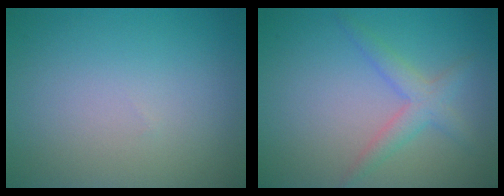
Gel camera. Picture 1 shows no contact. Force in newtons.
{"total": 2.6, "press": 2.6, "slide": 0.1}